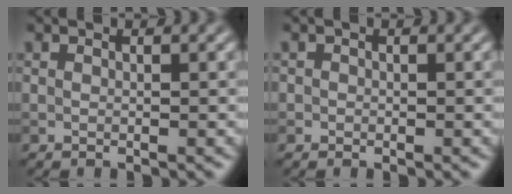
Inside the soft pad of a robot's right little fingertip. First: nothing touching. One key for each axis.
{"total": 0.5, "fx": -0.1, "fy": 0.5, "fz": 0.0, "tx": 0.006, "ty": -0.004, "tz": -0.003}